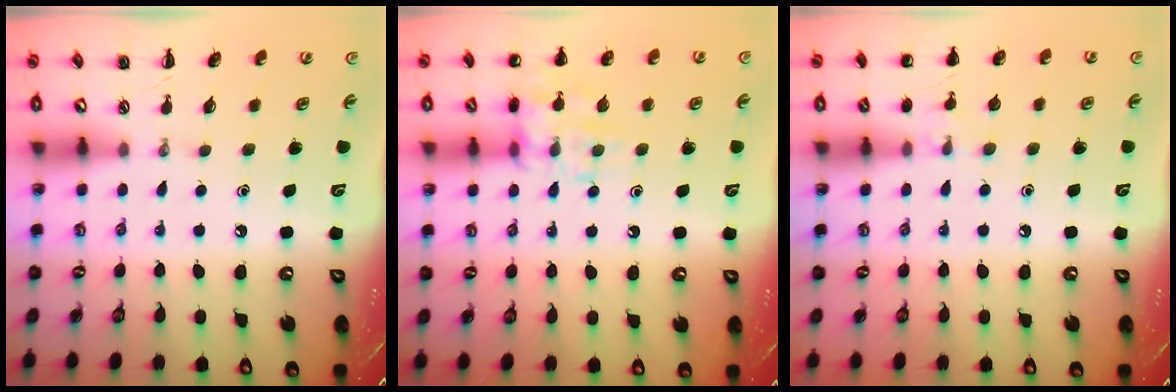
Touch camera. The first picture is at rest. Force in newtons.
{"total": 13.3, "press": 13.3, "slide": 0.8}
{"total": 8.0, "press": 7.7, "slide": 2.2}